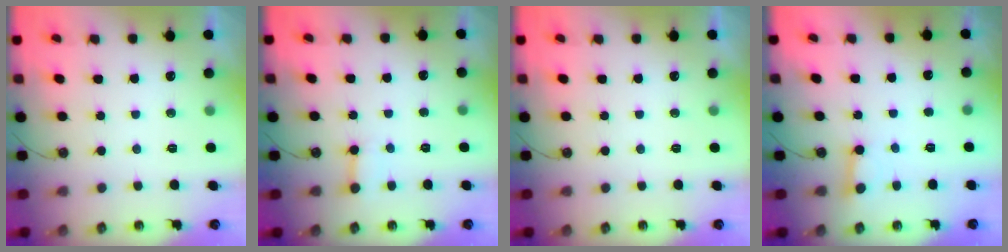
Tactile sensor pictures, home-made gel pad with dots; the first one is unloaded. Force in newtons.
{"total": 3.7, "press": 3.7, "slide": 0.3}
{"total": 0.0}
{"total": 2.6, "press": 2.5, "slide": 0.3}